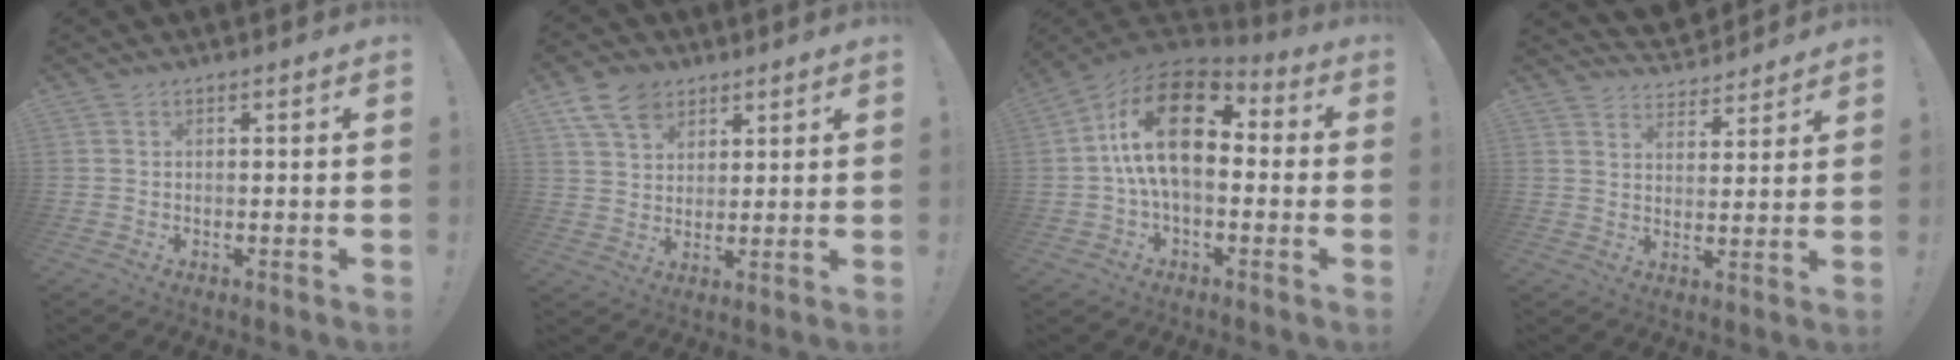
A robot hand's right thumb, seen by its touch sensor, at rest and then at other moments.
{"total": 10.2, "force": [6.0, 7.1, 4.2], "torque": [-0.067, -0.028, 0.117]}
{"total": 19.9, "force": [3.6, 10.2, 16.7], "torque": [-0.300, 0.000, 0.063]}
{"total": 5.8, "force": [5.2, 2.4, 0.6], "torque": [-0.002, -0.048, 0.095]}